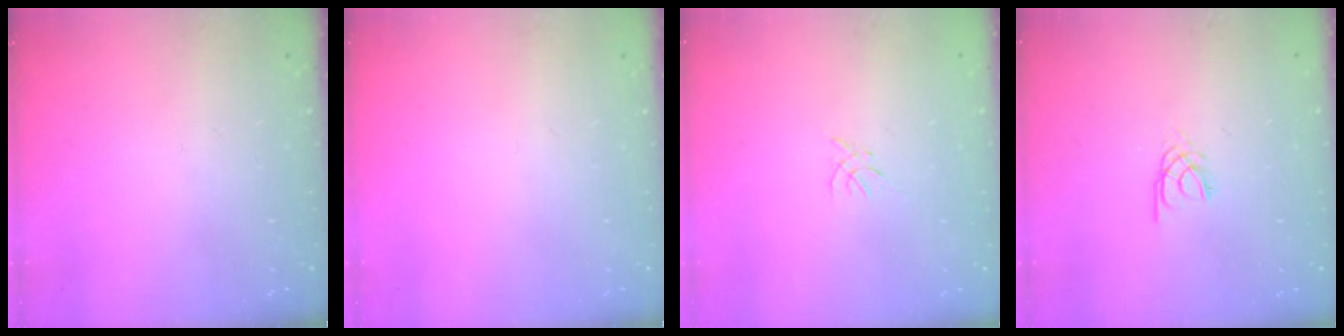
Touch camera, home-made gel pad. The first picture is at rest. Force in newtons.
{"total": 0.0}
{"total": 0.0}
{"total": 1.7, "press": 1.7, "slide": 0.3}